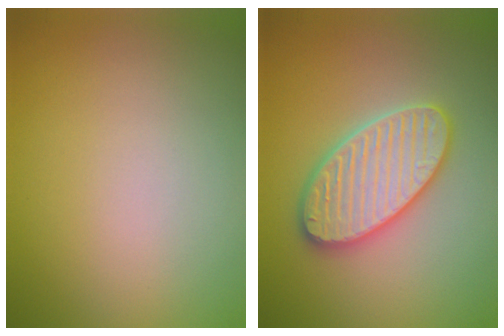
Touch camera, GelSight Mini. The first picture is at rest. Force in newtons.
{"total": 5.8, "press": 5.8, "slide": 0.5}